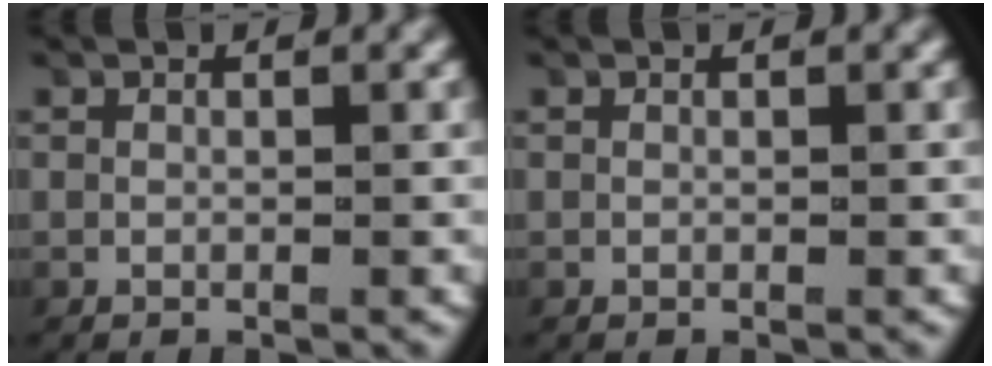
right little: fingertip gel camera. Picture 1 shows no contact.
{"total": 0.0}